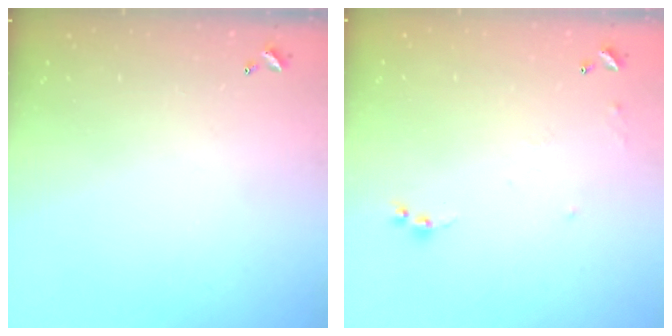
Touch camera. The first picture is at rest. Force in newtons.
{"total": 6.6, "press": 6.6, "slide": 0.6}